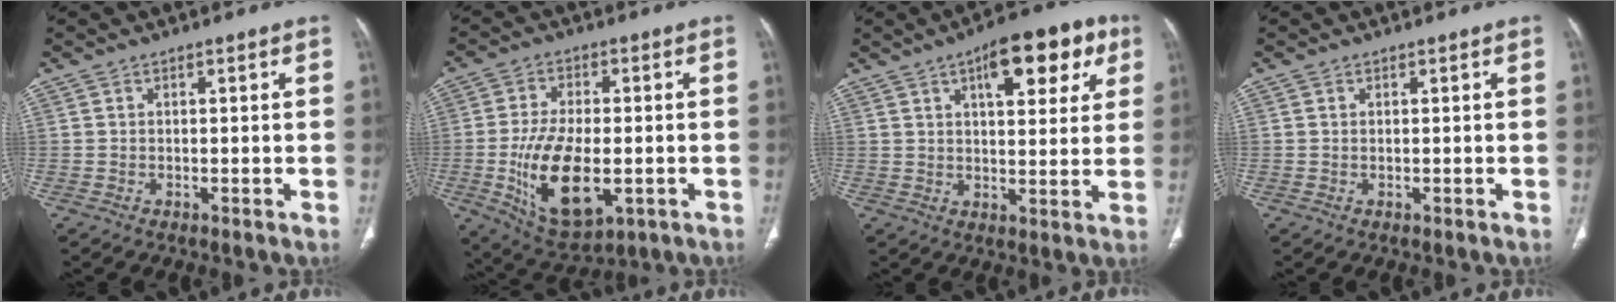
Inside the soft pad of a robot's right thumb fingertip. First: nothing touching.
{"total": 15.4, "force": [-3.4, 7.9, 12.7], "torque": [-0.221, -0.007, -0.041]}
{"total": 15.2, "force": [7.0, 6.4, 11.9], "torque": [-0.121, -0.007, 0.091]}
{"total": 0.0}